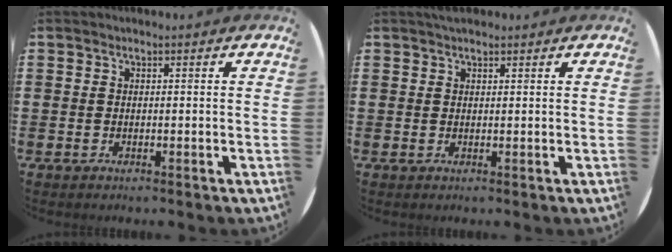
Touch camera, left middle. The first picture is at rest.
{"total": 1.0, "force": [1.0, 0.3, 0.2], "torque": [-0.004, 0.003, 0.018]}